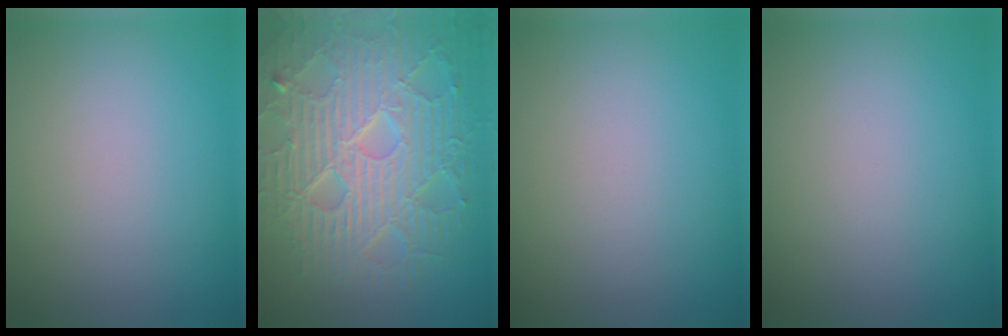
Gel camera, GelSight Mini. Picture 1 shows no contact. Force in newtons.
{"total": 9.9, "press": 6.6, "slide": 7.4}
{"total": 0.0}
{"total": 0.0}